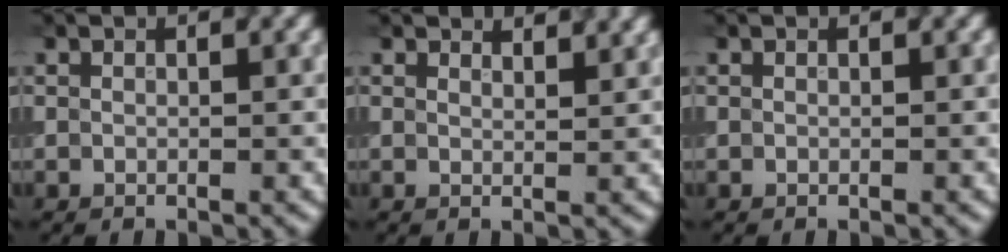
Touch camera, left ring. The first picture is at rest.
{"total": 3.5, "force": [3.2, 0.9, 1.2], "torque": [-0.007, 0.011, 0.030]}
{"total": 0.0}